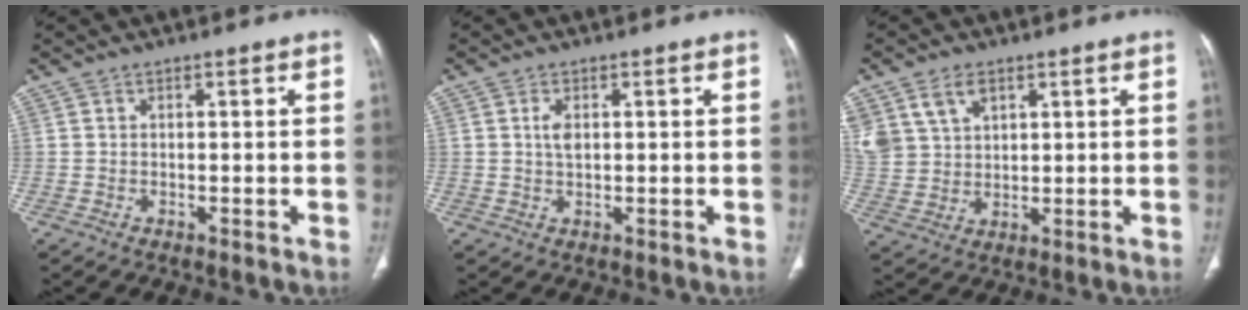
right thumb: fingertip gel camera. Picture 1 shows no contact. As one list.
[{"total": 2.5, "force": [0.6, 1.3, 2.0], "torque": [-0.037, -0.001, 0.013]}, {"total": 9.4, "force": [4.8, 6.4, 4.8], "torque": [-0.089, -0.007, 0.109]}]